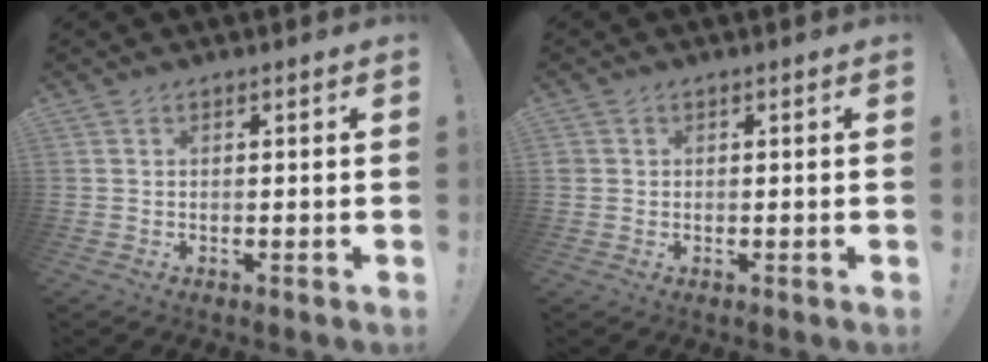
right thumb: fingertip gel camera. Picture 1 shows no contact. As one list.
[{"total": 1.1, "force": [0.3, 1.1, 0.2], "torque": [-0.006, 0.001, 0.007]}]